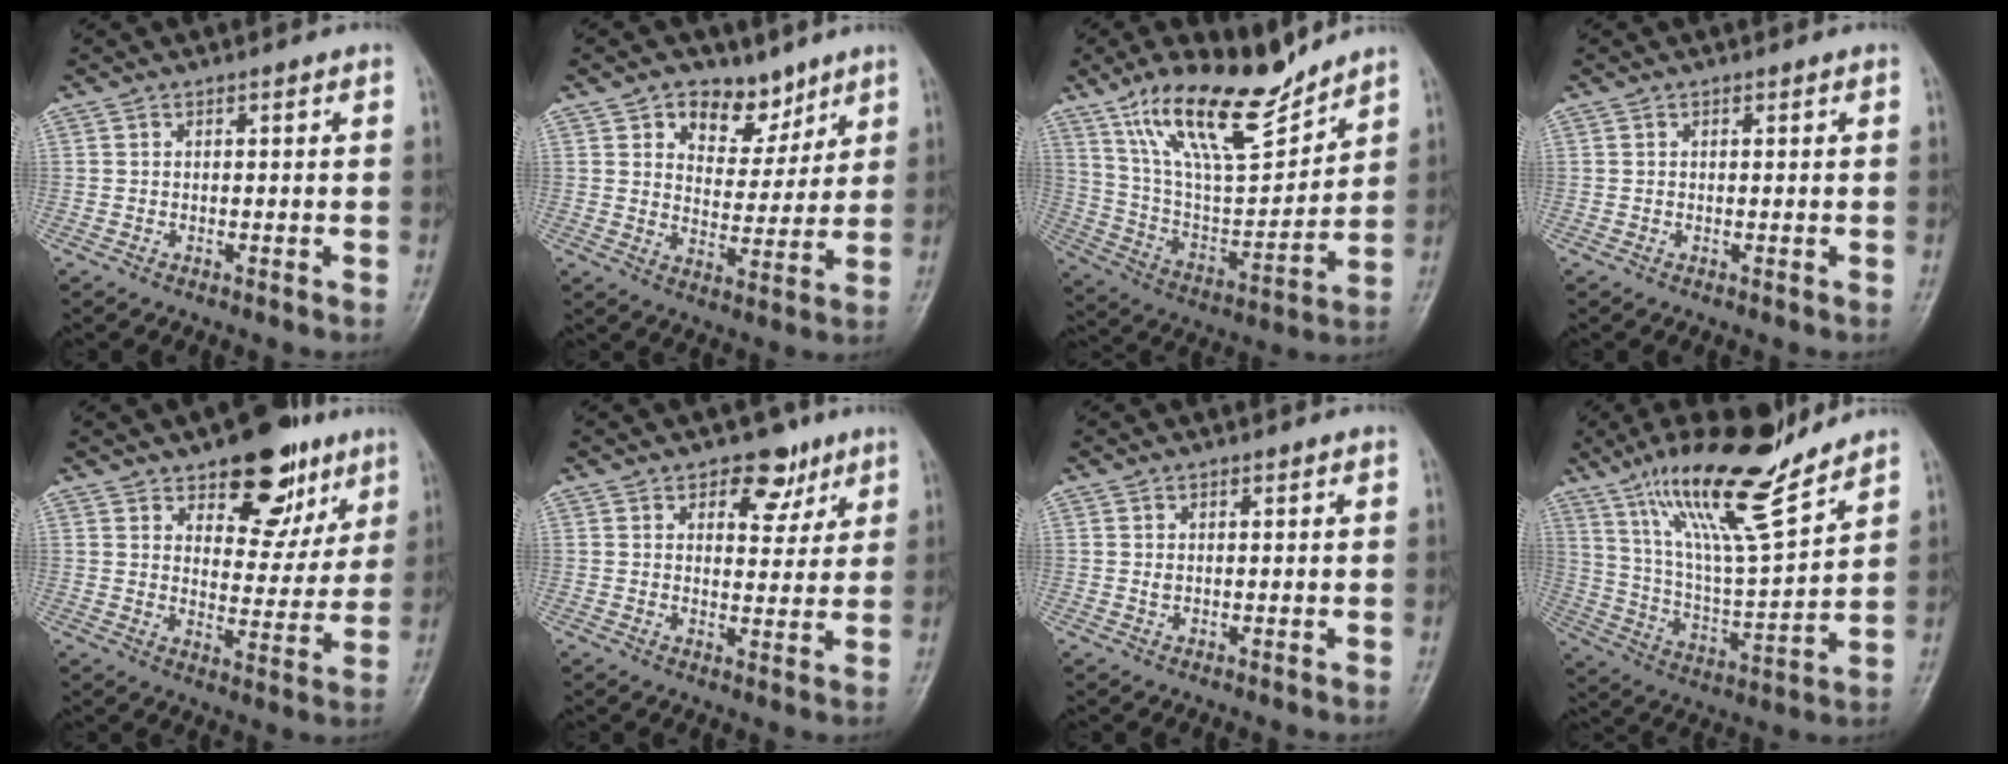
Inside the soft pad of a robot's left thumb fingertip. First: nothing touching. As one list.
[{"total": 9.1, "force": [5.9, 6.1, 3.4], "torque": [-0.013, -0.031, 0.094]}, {"total": 18.8, "force": [13.8, 5.7, 11.4], "torque": [-0.163, -0.073, 0.256]}, {"total": 0.0}, {"total": 14.8, "force": [8.9, 7.8, 8.9], "torque": [-0.064, -0.046, 0.130]}, {"total": 7.0, "force": [4.2, 4.3, 3.5], "torque": [-0.013, -0.019, 0.057]}, {"total": 0.9, "force": [0.3, 0.6, 0.5], "torque": [-0.005, -0.001, 0.006]}, {"total": 19.5, "force": [13.9, 3.5, 13.2], "torque": [-0.208, -0.072, 0.251]}]